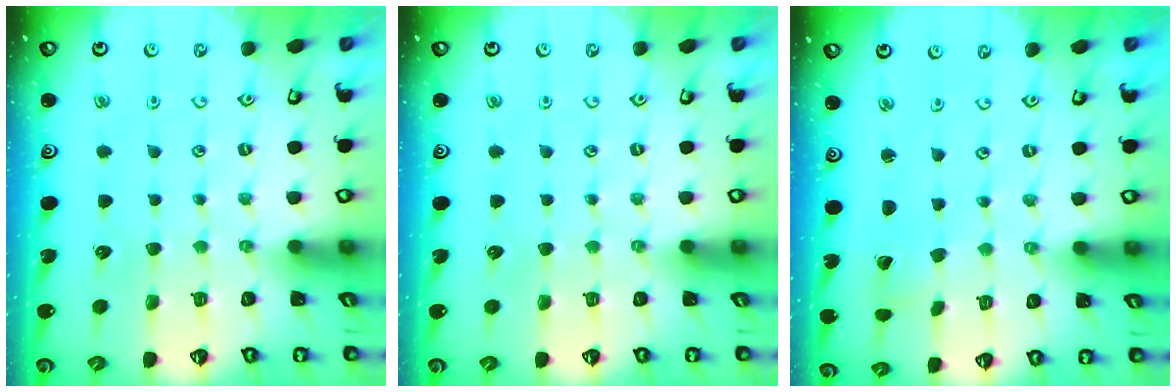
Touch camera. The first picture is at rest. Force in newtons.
{"total": 0.0}
{"total": 1.7, "press": 1.7, "slide": 0.1}